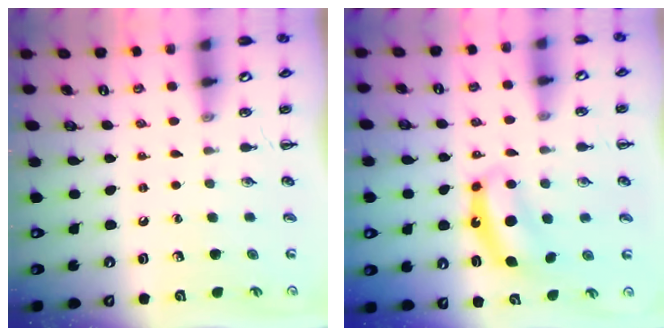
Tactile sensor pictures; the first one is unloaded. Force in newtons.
{"total": 7.1, "press": 7.1, "slide": 0.6}